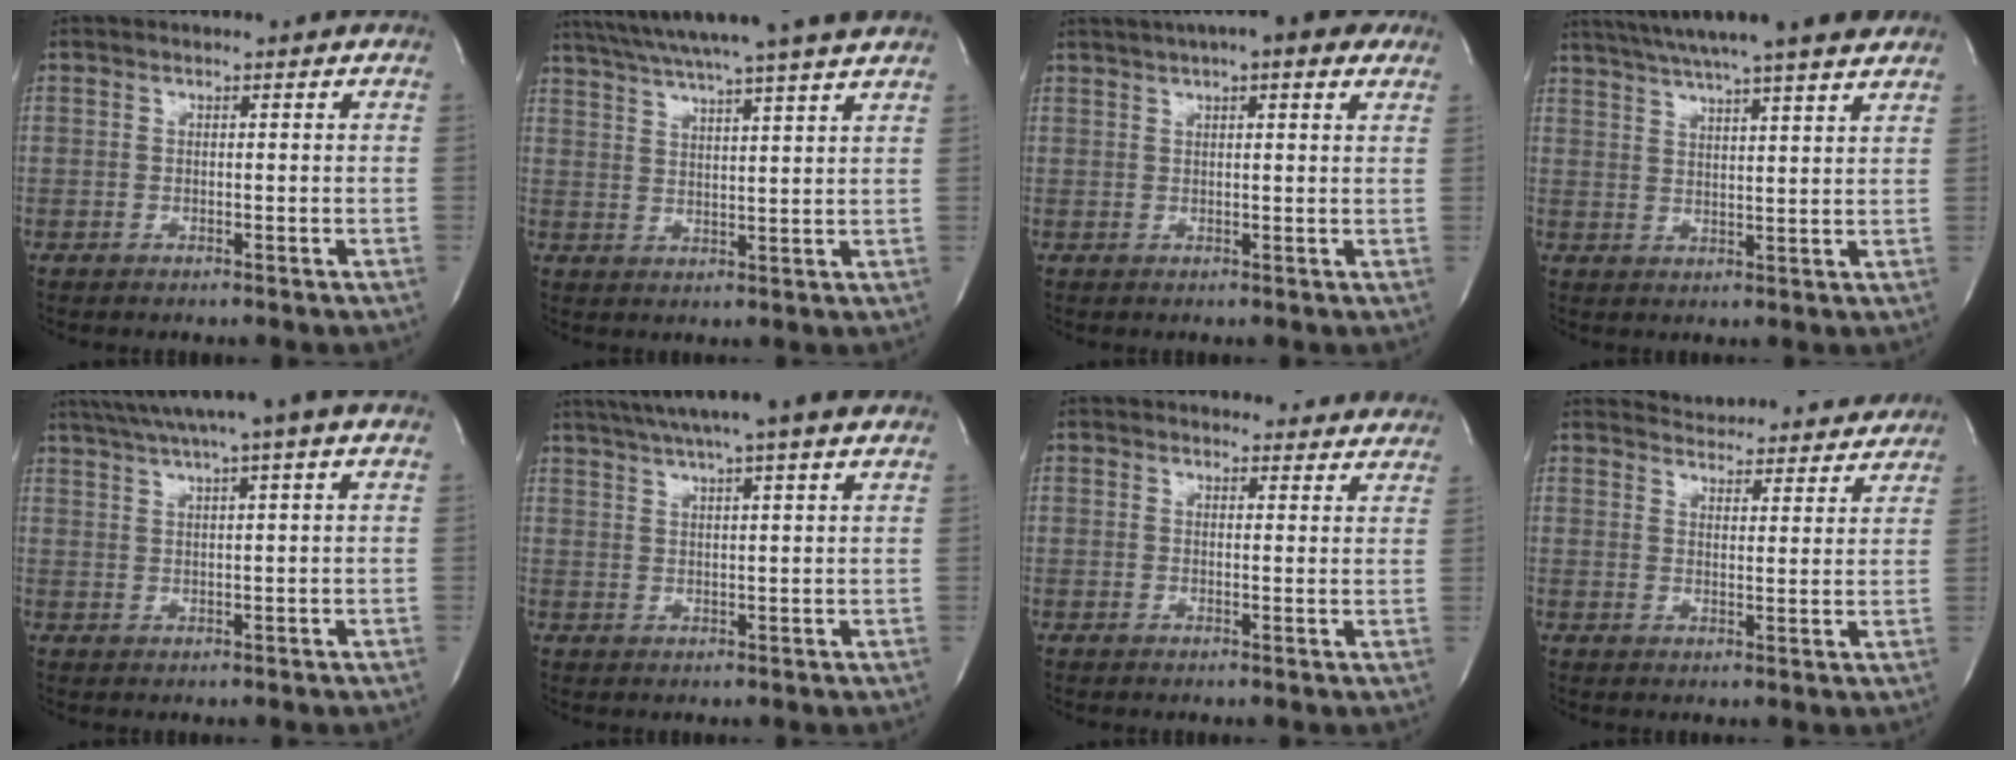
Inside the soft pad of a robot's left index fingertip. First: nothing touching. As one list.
[{"total": 17.6, "force": [15.4, -1.2, 8.5], "torque": [-0.150, 0.003, 0.217]}, {"total": 10.8, "force": [7.6, 2.1, 7.4], "torque": [-0.114, 0.036, 0.102]}, {"total": 17.8, "force": [15.2, 0.3, 9.2], "torque": [-0.160, 0.024, 0.211]}, {"total": 9.5, "force": [7.2, -1.2, 6.0], "torque": [-0.106, 0.030, 0.102]}, {"total": 12.9, "force": [10.6, -0.2, 7.4], "torque": [-0.132, 0.033, 0.143]}, {"total": 11.1, "force": [10.5, 3.0, 2.0], "torque": [0.010, -0.003, 0.100]}, {"total": 16.3, "force": [15.8, 2.9, 2.9], "torque": [-0.031, -0.005, 0.193]}]